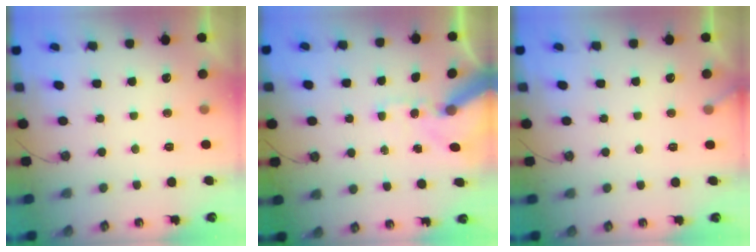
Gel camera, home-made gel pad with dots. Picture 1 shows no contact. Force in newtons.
{"total": 13.7, "press": 13.6, "slide": 2.0}
{"total": 2.9, "press": 2.9, "slide": 0.2}